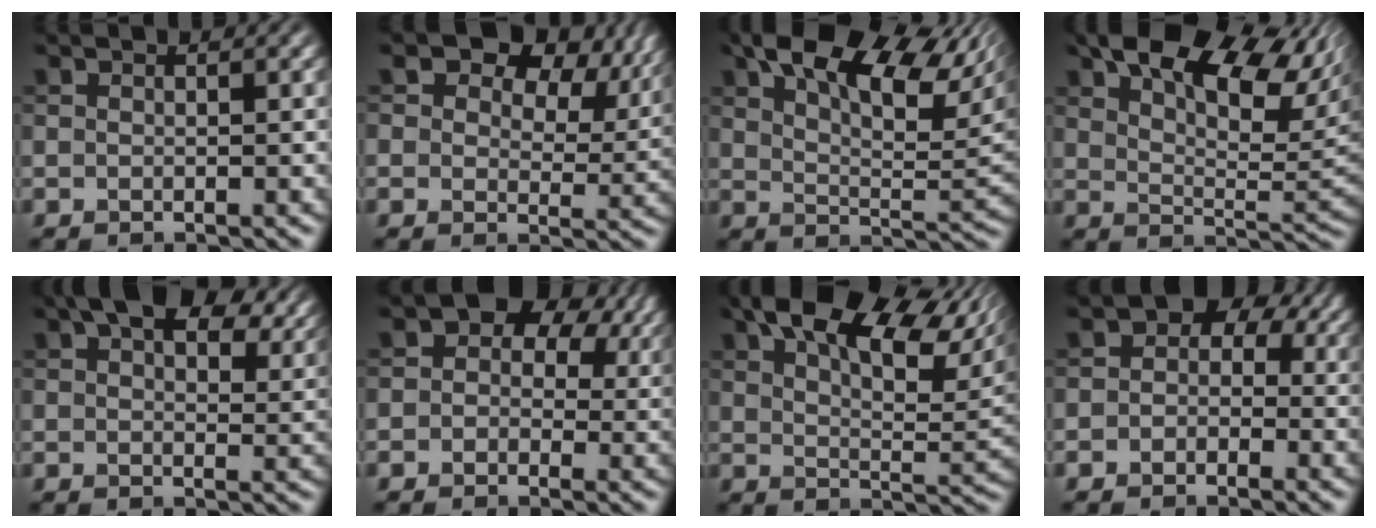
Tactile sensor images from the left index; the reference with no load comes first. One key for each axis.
{"total": 9.2, "fx": 4.9, "fy": 5.3, "fz": 5.6, "tx": -0.080, "ty": 0.002, "tz": 0.076}
{"total": 13.4, "fx": 7.7, "fy": 4.9, "fz": 9.9, "tx": -0.146, "ty": 0.023, "tz": 0.130}
{"total": 12.4, "fx": 6.9, "fy": 4.9, "fz": 9.1, "tx": -0.124, "ty": 0.022, "tz": 0.112}
{"total": 10.4, "fx": 6.2, "fy": 4.7, "fz": 6.9, "tx": -0.095, "ty": 0.018, "tz": 0.091}
{"total": 8.4, "fx": 2.9, "fy": 6.0, "fz": 5.1, "tx": -0.048, "ty": 0.029, "tz": 0.007}
{"total": 13.9, "fx": 7.9, "fy": 5.3, "fz": 10.1, "tx": -0.137, "ty": 0.028, "tz": 0.125}
{"total": 5.4, "fx": 0.8, "fy": 4.3, "fz": 3.2, "tx": 0.001, "ty": 0.023, "tz": -0.034}